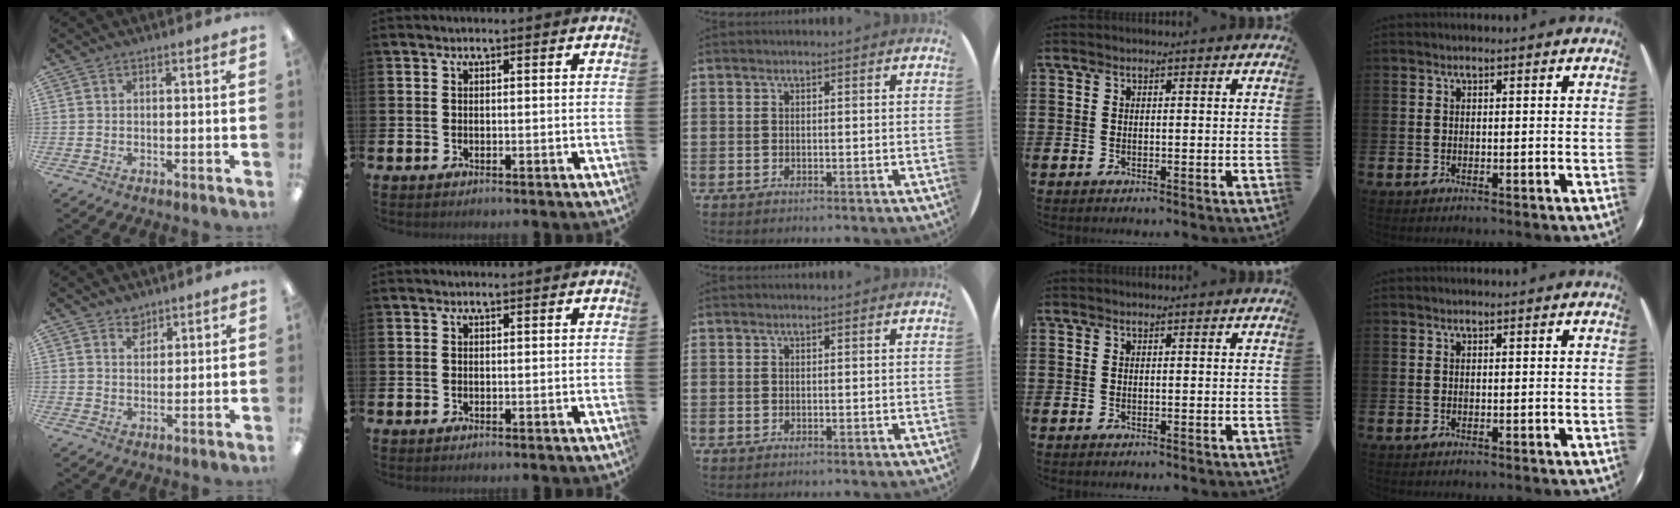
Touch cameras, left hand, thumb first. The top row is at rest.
{"thumb": {"total": 3.4, "force": [2.8, 1.9, 0.4], "torque": [0.003, -0.014, 0.052]}}